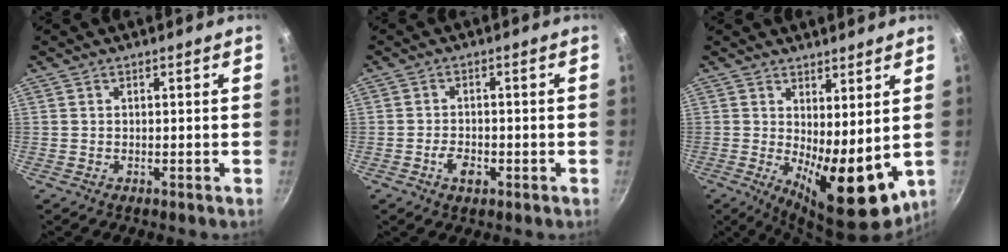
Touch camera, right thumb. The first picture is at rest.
{"total": 3.7, "force": [-1.6, 2.1, 2.5], "torque": [-0.041, 0.010, -0.030]}
{"total": 12.4, "force": [0.5, 4.7, 11.5], "torque": [-0.139, -0.028, 0.021]}